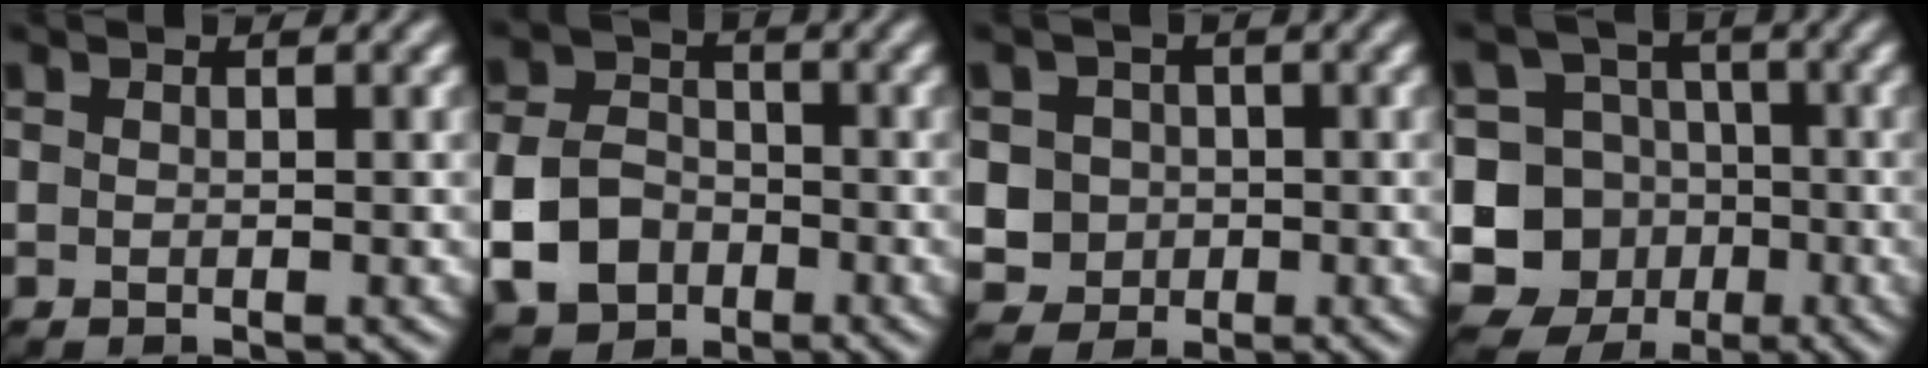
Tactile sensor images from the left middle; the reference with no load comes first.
{"total": 5.7, "force": [-2.3, 4.4, 2.7], "torque": [-0.058, -0.002, -0.054]}
{"total": 3.7, "force": [0.1, 3.5, 1.1], "torque": [-0.011, 0.005, -0.002]}
{"total": 9.7, "force": [-2.5, 8.8, 3.1], "torque": [-0.054, -0.002, -0.061]}